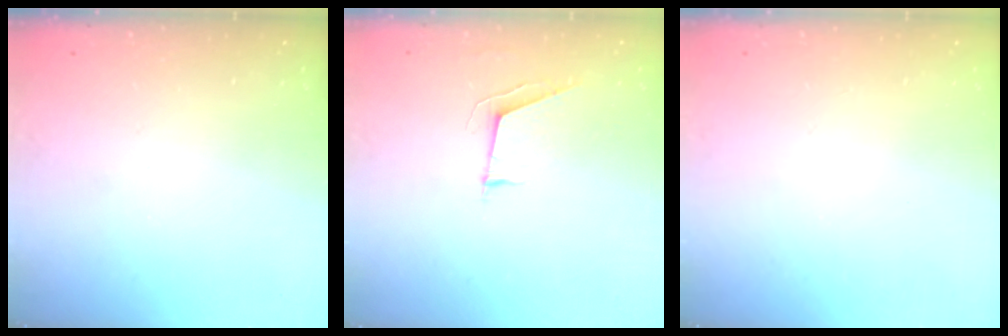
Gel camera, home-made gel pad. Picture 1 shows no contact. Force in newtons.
{"total": 5.4, "press": 4.9, "slide": 2.4}
{"total": 0.0}